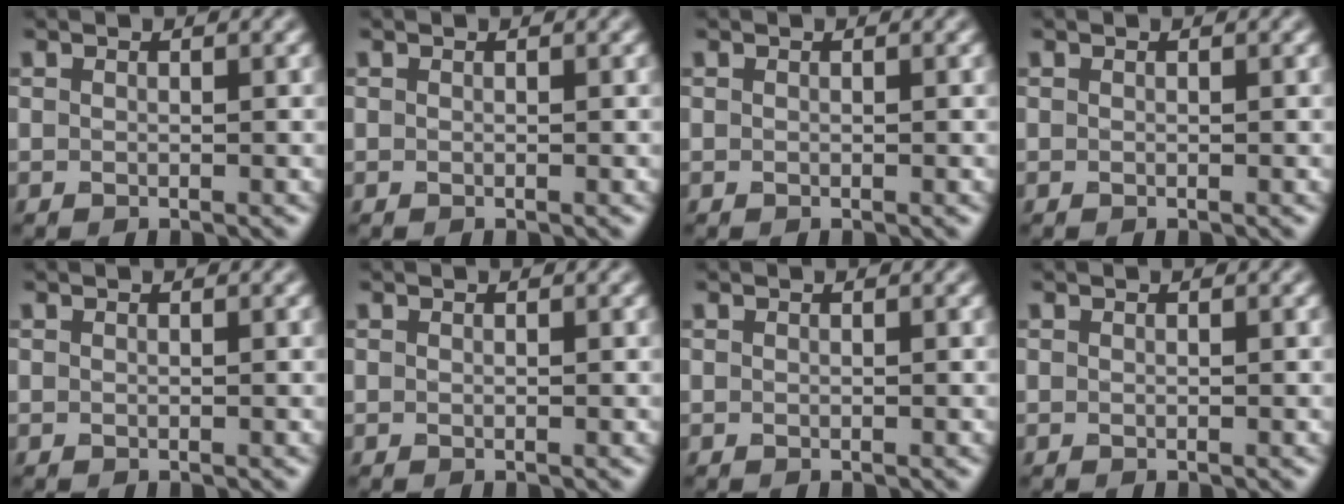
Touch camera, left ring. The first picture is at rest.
{"total": 0.0}
{"total": 0.0}
{"total": 0.0}
{"total": 0.0}
{"total": 0.0}
{"total": 0.0}
{"total": 0.0}